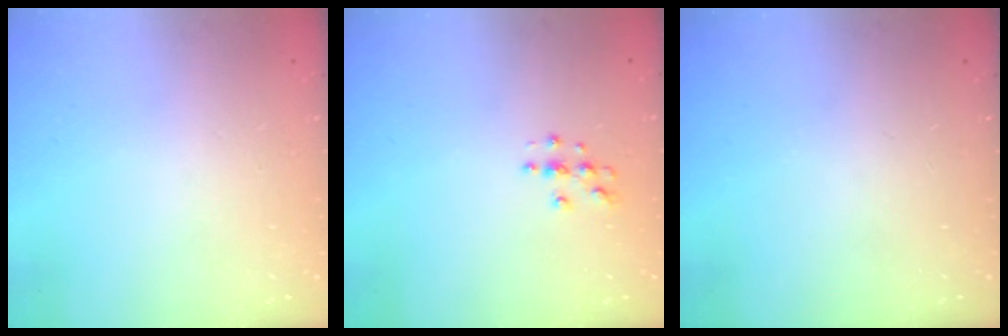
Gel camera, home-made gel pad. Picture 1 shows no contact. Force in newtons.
{"total": 3.8, "press": 3.8, "slide": 0.5}
{"total": 0.0}